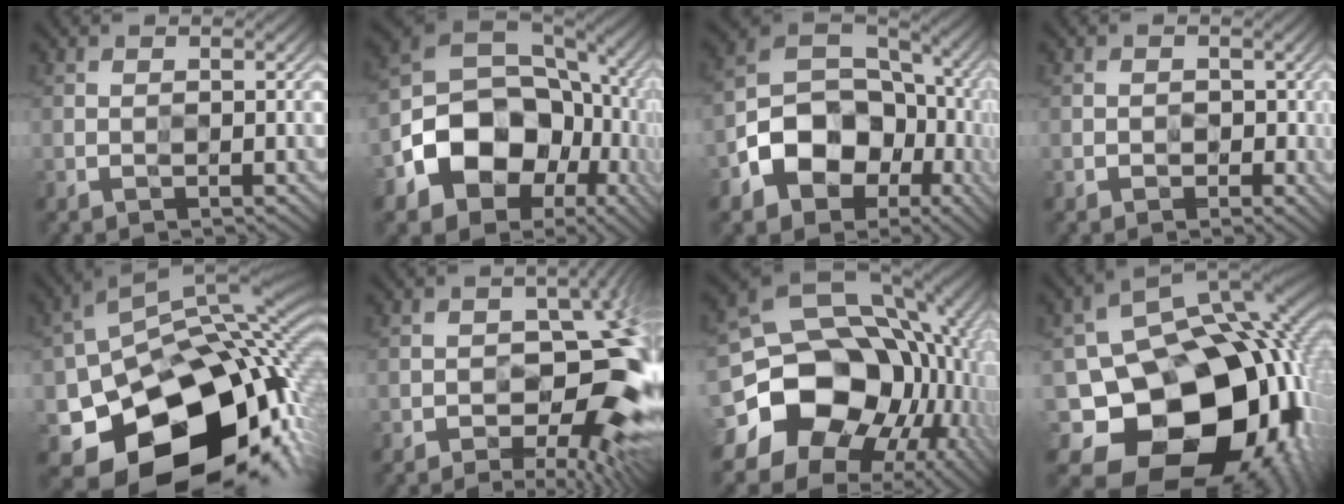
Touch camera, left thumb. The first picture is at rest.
{"total": 16.9, "force": [-5.1, 13.1, 9.5], "torque": [-0.196, -0.051, -0.079]}
{"total": 13.7, "force": [-4.6, 9.9, 8.2], "torque": [-0.158, -0.038, -0.088]}
{"total": 1.1, "force": [-0.2, 1.1, 0.2], "torque": [0.000, -0.004, -0.005]}
{"total": 18.4, "force": [-7.3, 12.5, 11.4], "torque": [-0.185, -0.043, -0.110]}
{"total": 13.2, "force": [-4.3, 6.0, 10.9], "torque": [-0.109, -0.002, -0.057]}
{"total": 20.1, "force": [-5.0, 16.0, 11.1], "torque": [-0.216, -0.039, -0.064]}
{"total": 20.0, "force": [-4.4, 14.8, 12.7], "torque": [-0.217, -0.060, -0.046]}